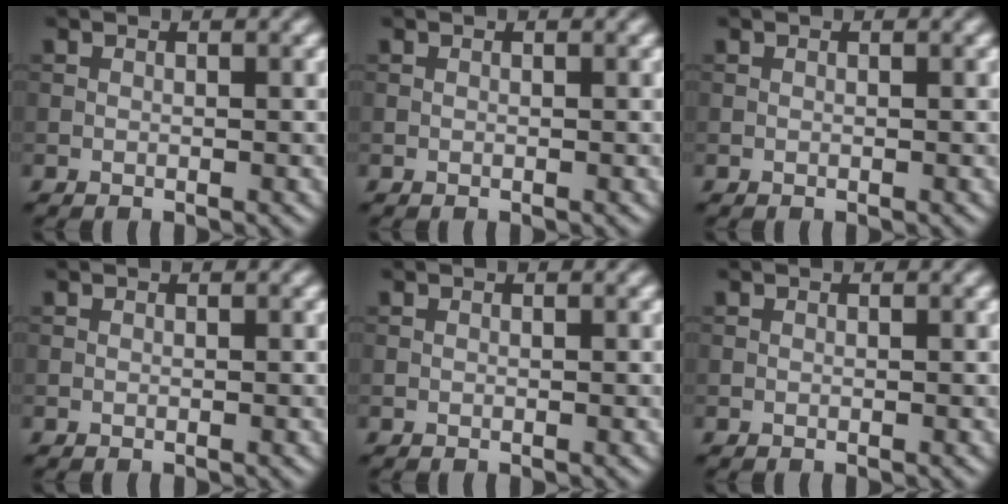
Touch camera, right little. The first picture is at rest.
{"total": 0.0}
{"total": 0.0}
{"total": 0.0}
{"total": 0.0}
{"total": 0.0}